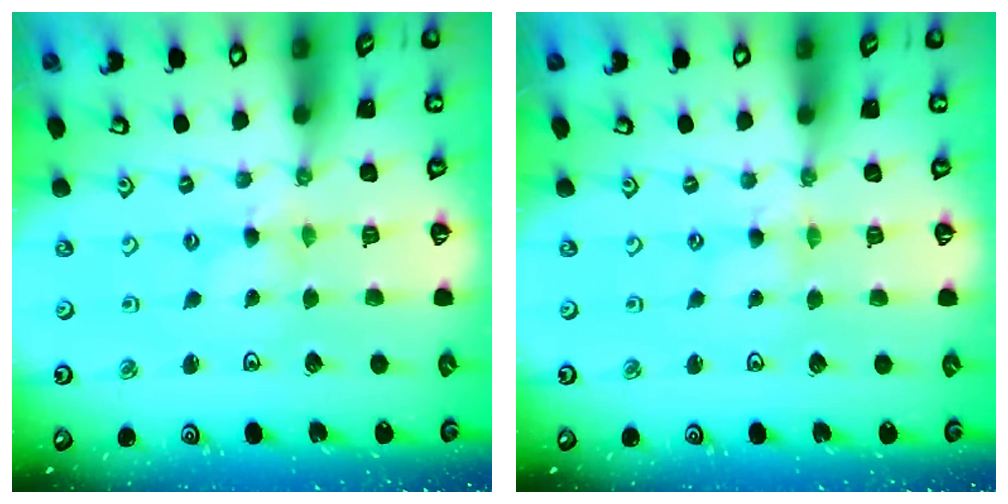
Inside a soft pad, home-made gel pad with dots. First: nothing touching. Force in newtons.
{"total": 0.0}